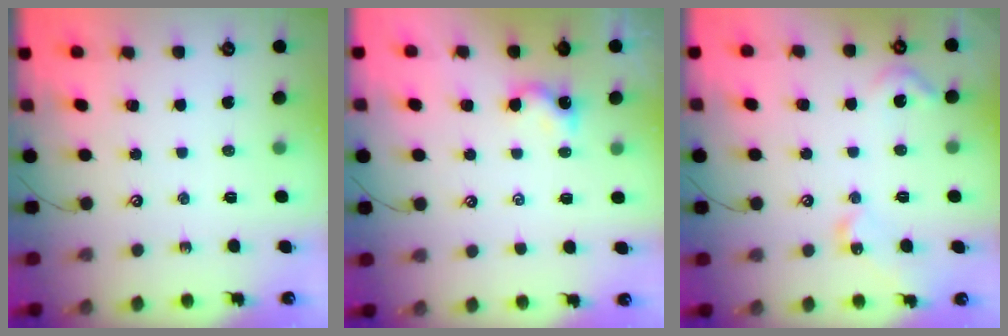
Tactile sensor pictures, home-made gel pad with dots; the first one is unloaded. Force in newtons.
{"total": 0.8, "press": 0.7, "slide": 0.4}
{"total": 7.6, "press": 7.5, "slide": 0.7}